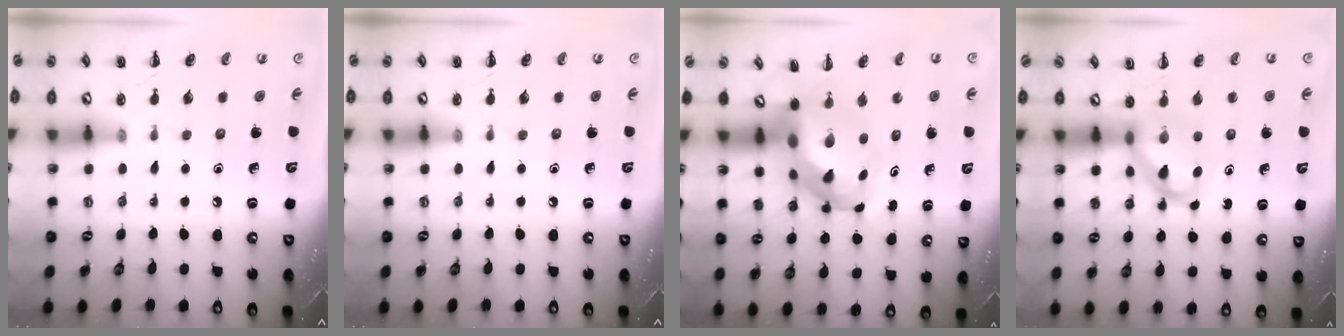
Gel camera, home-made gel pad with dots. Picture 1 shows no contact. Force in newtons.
{"total": 0.0}
{"total": 6.8, "press": 6.5, "slide": 2.1}
{"total": 5.2, "press": 5.1, "slide": 1.0}